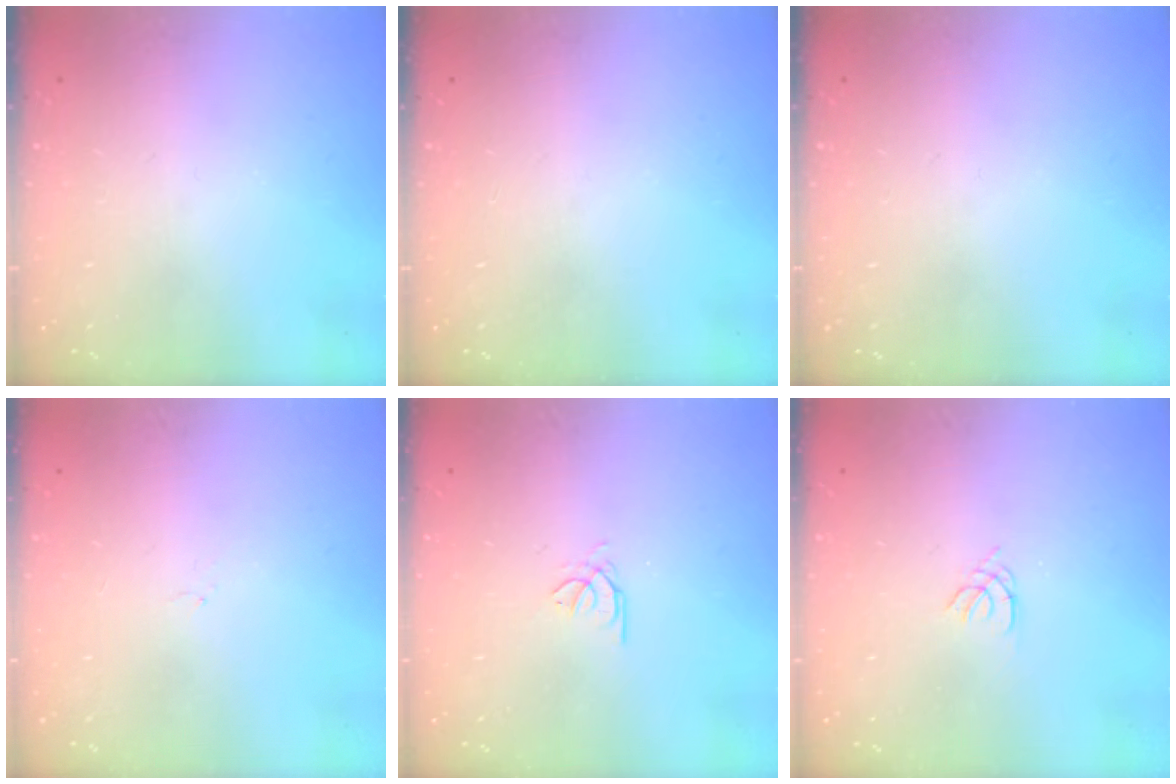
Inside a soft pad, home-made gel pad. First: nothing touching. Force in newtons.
{"total": 0.0}
{"total": 0.0}
{"total": 0.0}
{"total": 0.9, "press": 0.8, "slide": 0.4}
{"total": 1.2, "press": 1.2, "slide": 0.3}